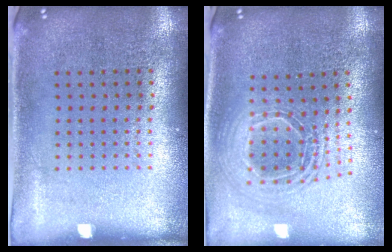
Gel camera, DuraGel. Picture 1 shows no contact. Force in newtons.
{"total": 2.0, "press": 1.6, "slide": 1.2}